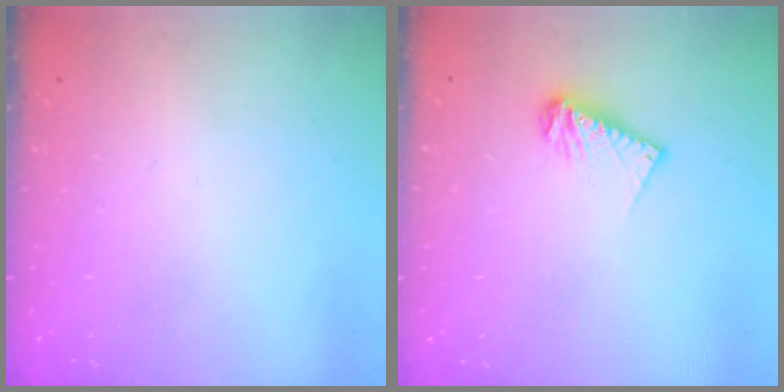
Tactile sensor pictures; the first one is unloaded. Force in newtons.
{"total": 9.0, "press": 8.9, "slide": 0.9}